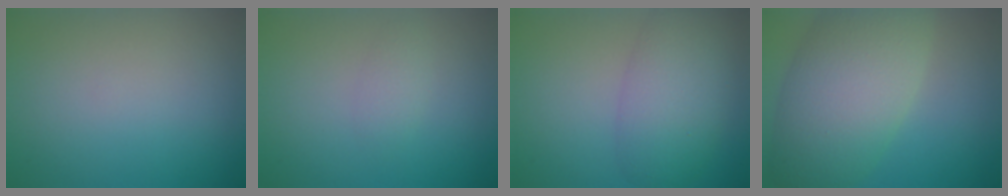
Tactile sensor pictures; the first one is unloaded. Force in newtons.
{"total": 1.3, "press": 1.3, "slide": 0.0}
{"total": 5.6, "press": 5.6, "slide": 0.1}
{"total": 10.1, "press": 10.1, "slide": 0.7}